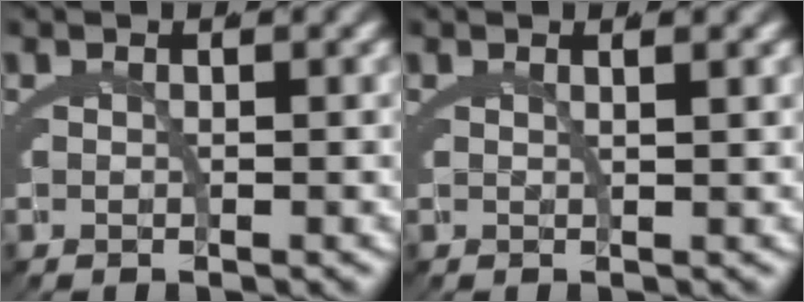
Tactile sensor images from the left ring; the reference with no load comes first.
{"total": 1.1, "force": [0.8, -0.4, 0.6], "torque": [-0.009, 0.001, 0.016]}